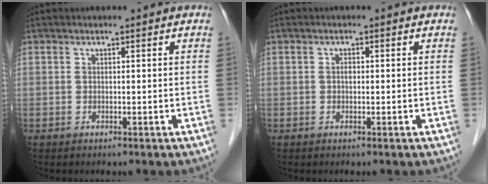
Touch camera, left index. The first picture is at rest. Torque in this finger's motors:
{"motor_torque": [0.02, 0.09, 0.04, 0.02]}